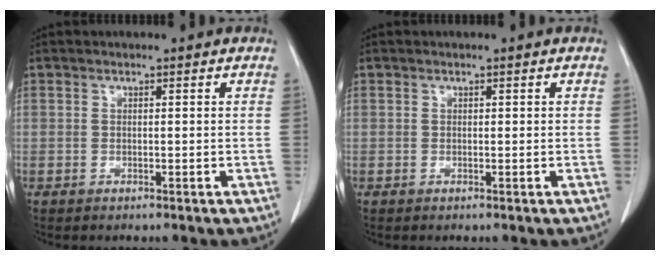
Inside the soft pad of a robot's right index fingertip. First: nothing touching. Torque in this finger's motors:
{"motor_torque": [-0.28, 0.01, -0.02, -0.01]}